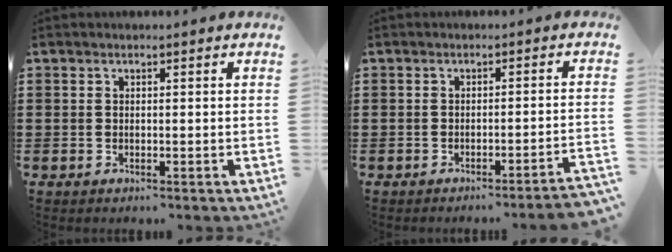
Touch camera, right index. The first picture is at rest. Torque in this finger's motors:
{"motor_torque": [0.21, -0.12, 0.06, 0.02]}